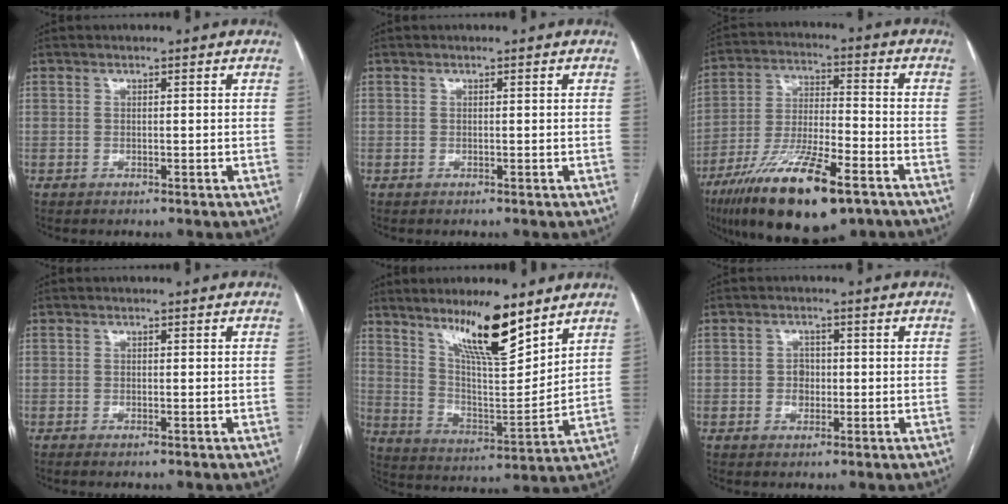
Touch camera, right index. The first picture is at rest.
{"total": 0.0}
{"total": 18.6, "force": [-11.4, 4.1, 14.2], "torque": [-0.260, -0.031, -0.198]}
{"total": 0.7, "force": [-0.5, 0.0, 0.5], "torque": [-0.010, -0.002, -0.009]}
{"total": 13.9, "force": [9.7, 2.3, 9.6], "torque": [-0.164, -0.012, 0.175]}
{"total": 2.3, "force": [-0.2, 1.9, 1.2], "torque": [-0.015, 0.005, -0.002]}